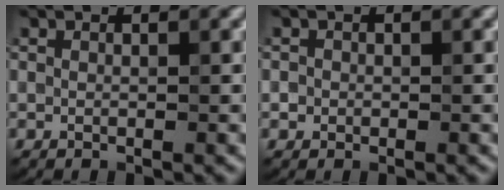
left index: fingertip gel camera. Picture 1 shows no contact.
{"total": 0.7, "force": [-0.1, 0.7, 0.1], "torque": [0.006, -0.004, -0.003]}